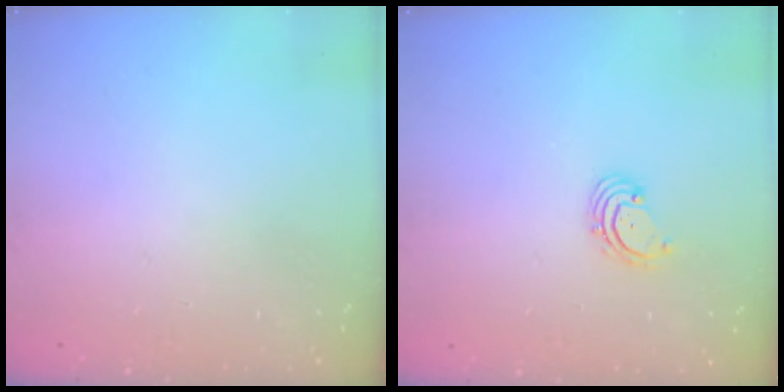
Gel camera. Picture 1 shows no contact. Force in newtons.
{"total": 2.0, "press": 1.9, "slide": 0.6}